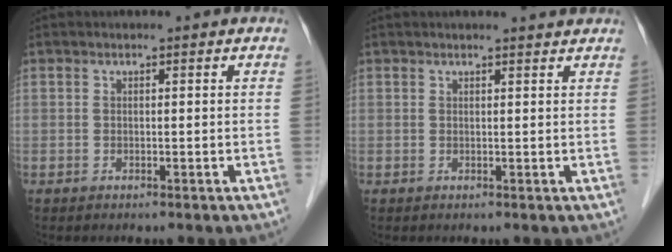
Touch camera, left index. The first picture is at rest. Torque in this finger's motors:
{"motor_torque": [-0.34, -0.40, 0.07, 0.01]}